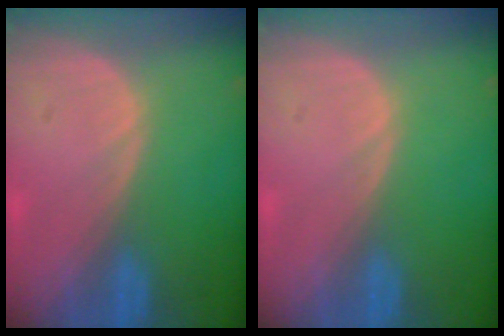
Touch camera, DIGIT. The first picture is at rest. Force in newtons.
{"total": 0.0}